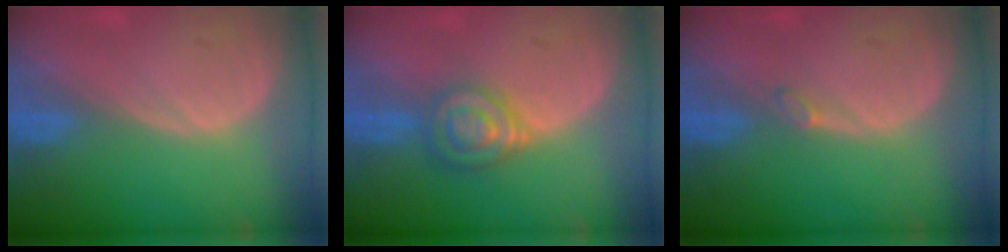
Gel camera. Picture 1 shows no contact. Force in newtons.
{"total": 6.5, "press": 5.7, "slide": 3.2}
{"total": 0.9, "press": 0.9, "slide": 0.3}